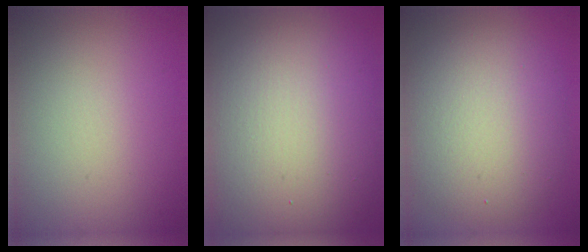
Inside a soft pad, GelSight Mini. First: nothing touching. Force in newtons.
{"total": 16.2, "press": 16.1, "slide": 1.2}
{"total": 7.4, "press": 7.4, "slide": 0.6}